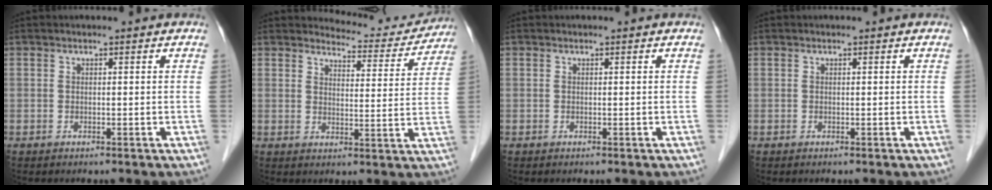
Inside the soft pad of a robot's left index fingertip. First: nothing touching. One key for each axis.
{"total": 8.9, "fx": 8.8, "fy": 1.4, "fz": 0.1, "tx": 0.003, "ty": -0.016, "tz": 0.105}
{"total": 0.0}
{"total": 0.0}